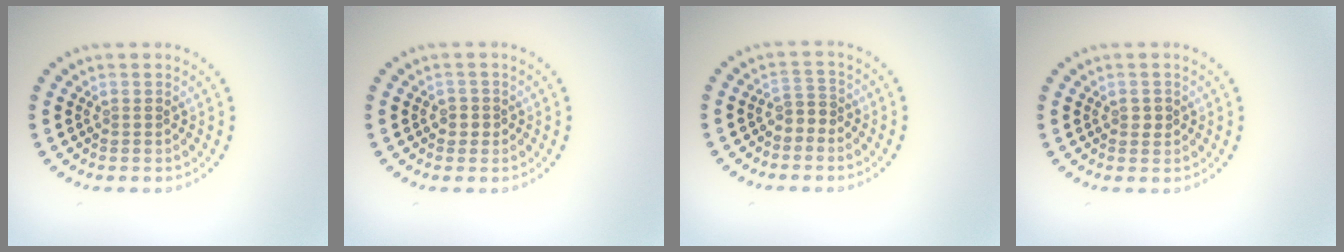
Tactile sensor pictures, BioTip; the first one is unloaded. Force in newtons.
{"total": 1.1, "press": 1.0, "slide": 0.5}
{"total": 1.7, "press": 1.3, "slide": 1.1}
{"total": 1.0, "press": 1.0, "slide": 0.1}